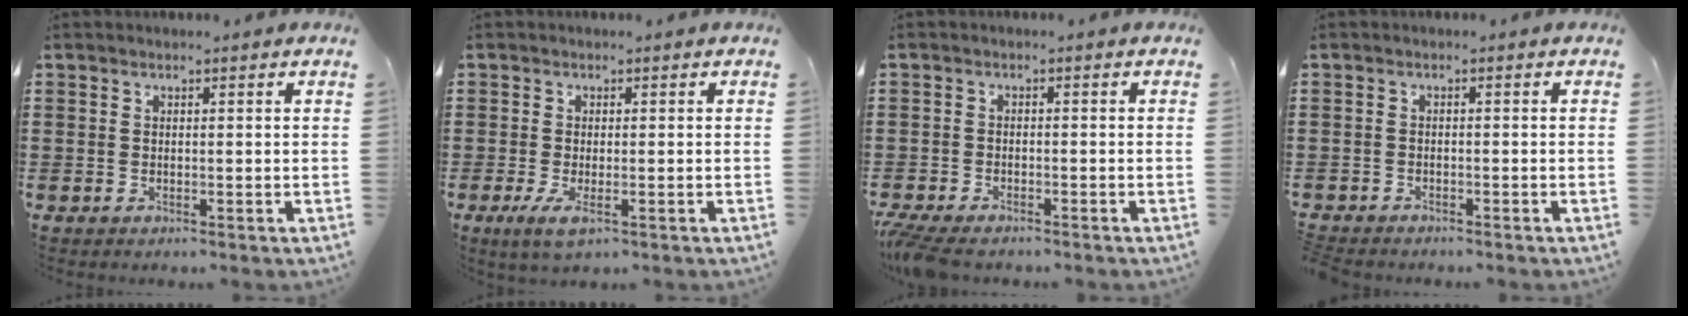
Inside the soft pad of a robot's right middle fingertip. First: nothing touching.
{"total": 2.3, "force": [-0.3, 0.6, 2.1], "torque": [-0.042, -0.008, -0.002]}
{"total": 2.7, "force": [-2.5, 0.5, 1.0], "torque": [-0.040, -0.007, -0.056]}
{"total": 1.1, "force": [-1.1, 0.2, 0.0], "torque": [-0.006, 0.000, -0.023]}